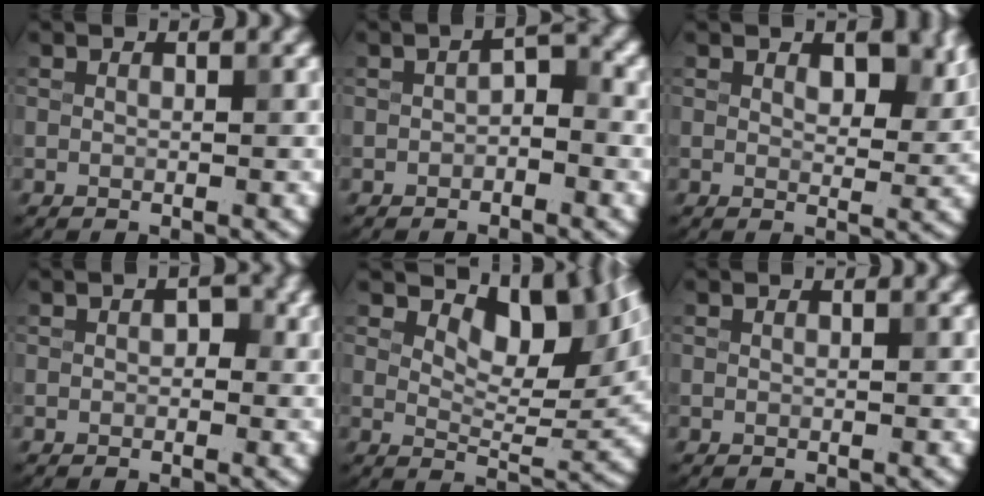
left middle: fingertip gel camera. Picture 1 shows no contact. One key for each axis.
{"total": 1.8, "fx": -0.6, "fy": 1.0, "fz": 1.4, "tx": -0.020, "ty": 0.007, "tz": -0.013}
{"total": 3.4, "fx": 1.6, "fy": 1.8, "fz": 2.4, "tx": -0.034, "ty": -0.006, "tz": 0.026}
{"total": 1.4, "fx": 0.1, "fy": 1.1, "fz": 1.0, "tx": -0.010, "ty": -0.001, "tz": -0.003}
{"total": 7.5, "fx": 4.5, "fy": 3.1, "fz": 5.2, "tx": -0.072, "ty": -0.007, "tz": 0.072}
{"total": 0.0}